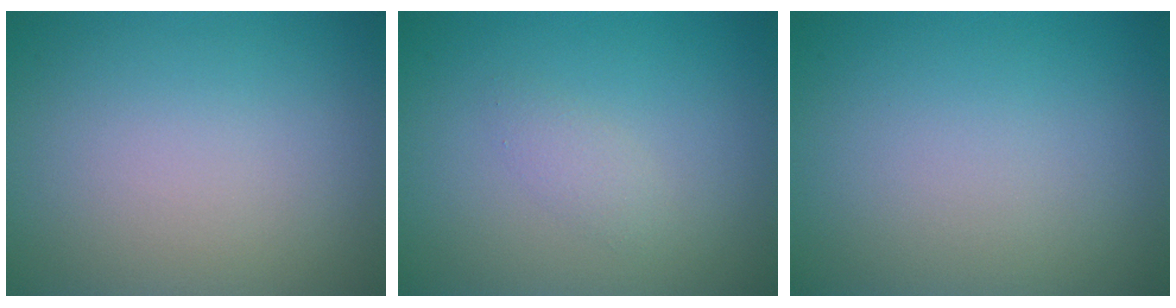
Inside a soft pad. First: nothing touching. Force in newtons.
{"total": 1.1, "press": 1.1, "slide": 0.1}
{"total": 0.0}